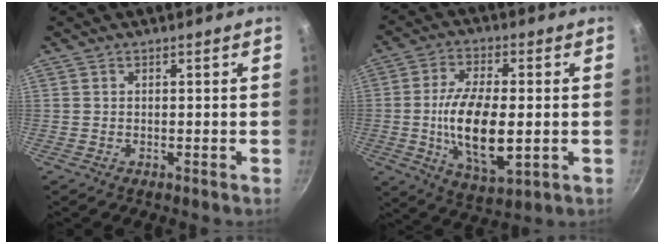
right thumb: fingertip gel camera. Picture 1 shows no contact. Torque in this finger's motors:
{"motor_torque": [2.28, 1.97, 1.72, -1.09, 0.63]}